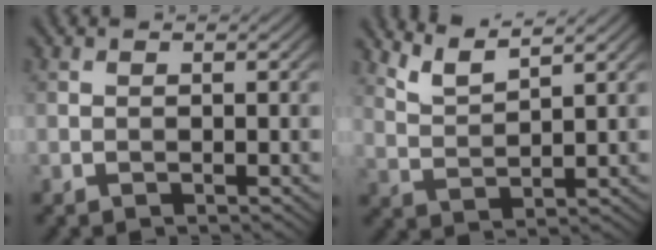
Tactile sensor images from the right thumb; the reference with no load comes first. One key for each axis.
{"total": 4.5, "fx": 3.7, "fy": 0.8, "fz": 2.5, "tx": -0.056, "ty": -0.002, "tz": 0.083}